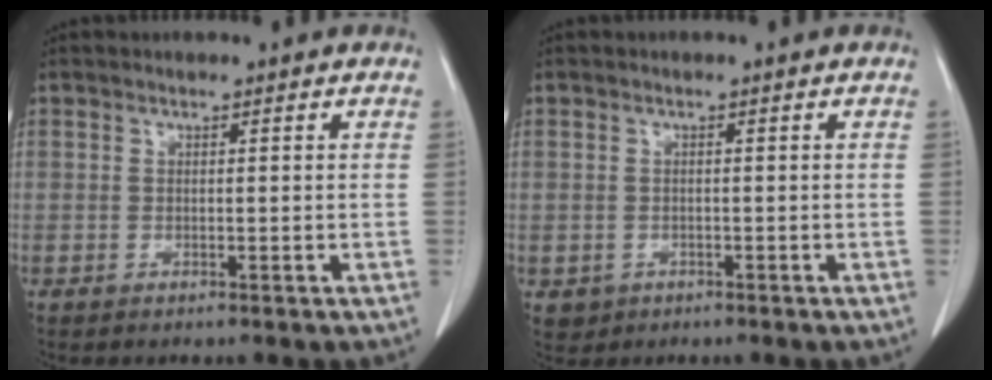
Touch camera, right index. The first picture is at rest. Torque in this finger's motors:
{"motor_torque": [-0.21, 0.01, -0.65, -0.09]}